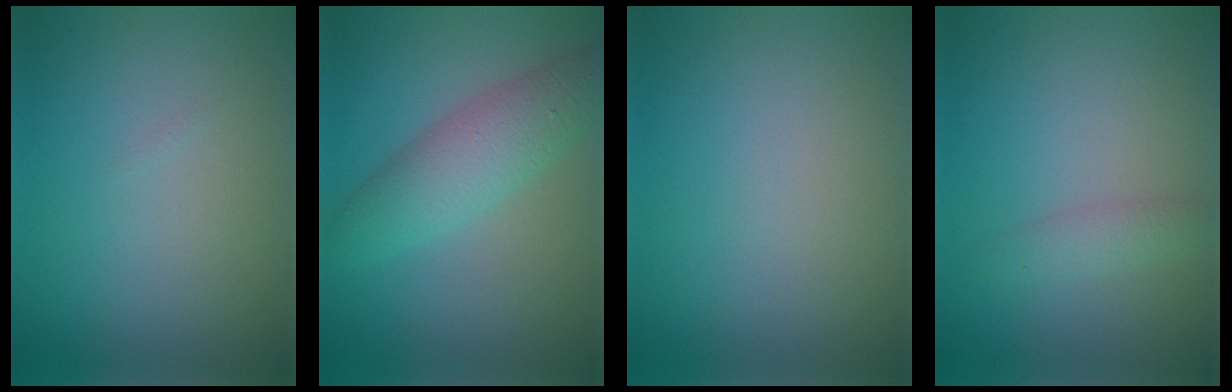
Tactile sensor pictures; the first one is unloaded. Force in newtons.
{"total": 4.9, "press": 4.9, "slide": 0.2}
{"total": 0.0}
{"total": 1.6, "press": 1.6, "slide": 0.0}